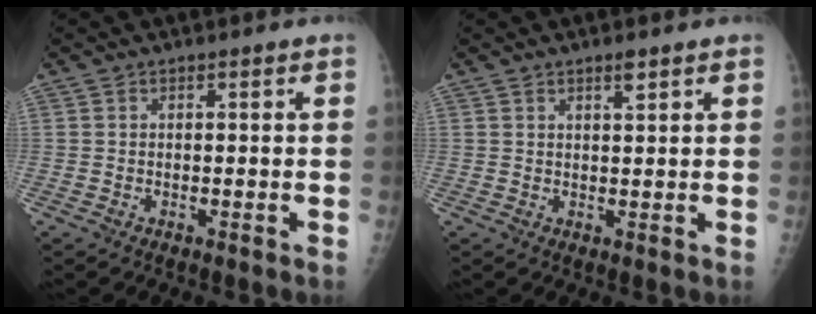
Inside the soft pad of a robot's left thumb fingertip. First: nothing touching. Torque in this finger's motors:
{"motor_torque": [0.08, 0.19, -0.17, -0.05, 0.04]}